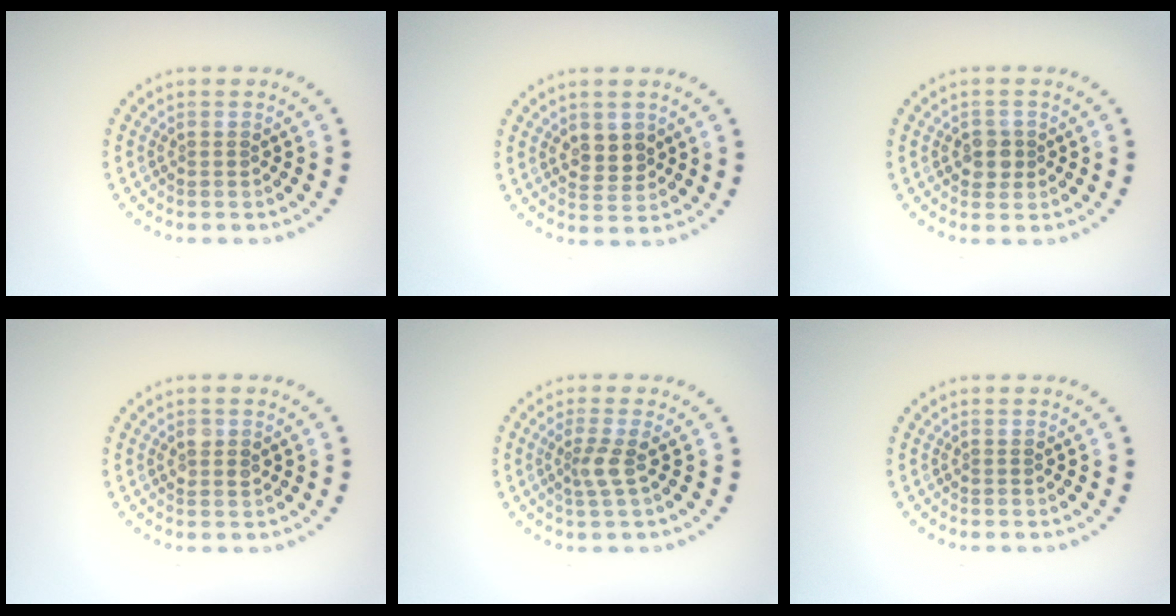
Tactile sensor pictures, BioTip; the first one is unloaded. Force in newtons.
{"total": 2.4, "press": 2.3, "slide": 0.6}
{"total": 1.9, "press": 1.8, "slide": 0.7}
{"total": 1.3, "press": 1.2, "slide": 0.3}
{"total": 2.0, "press": 1.5, "slide": 1.3}
{"total": 0.0}